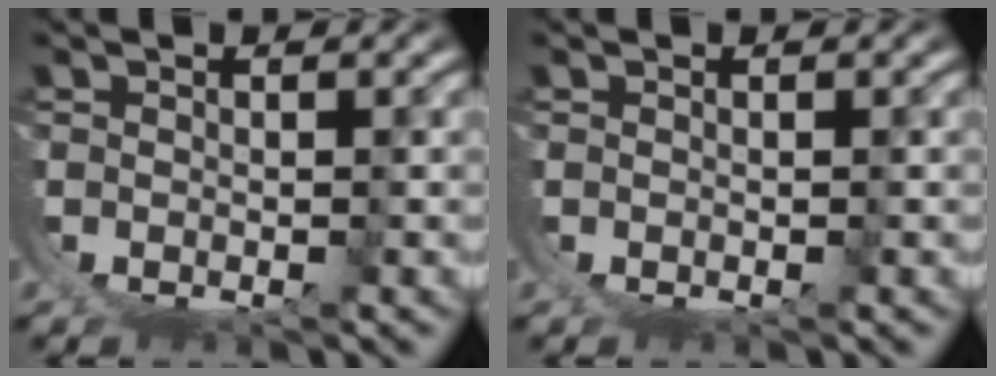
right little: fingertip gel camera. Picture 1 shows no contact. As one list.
[{"total": 0.0}]